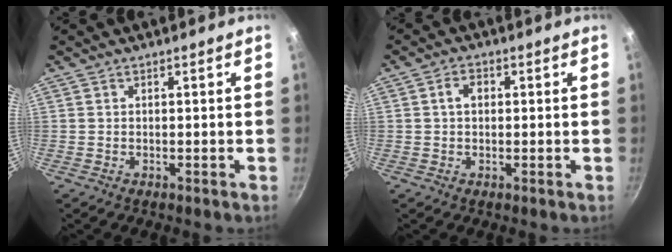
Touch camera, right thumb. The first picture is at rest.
{"total": 2.7, "force": [0.3, 2.0, 1.8], "torque": [-0.020, 0.007, 0.004]}